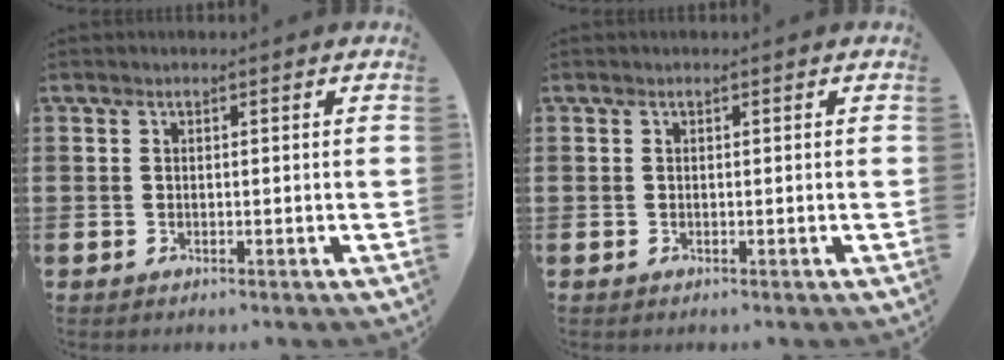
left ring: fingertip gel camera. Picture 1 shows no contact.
{"total": 0.0}